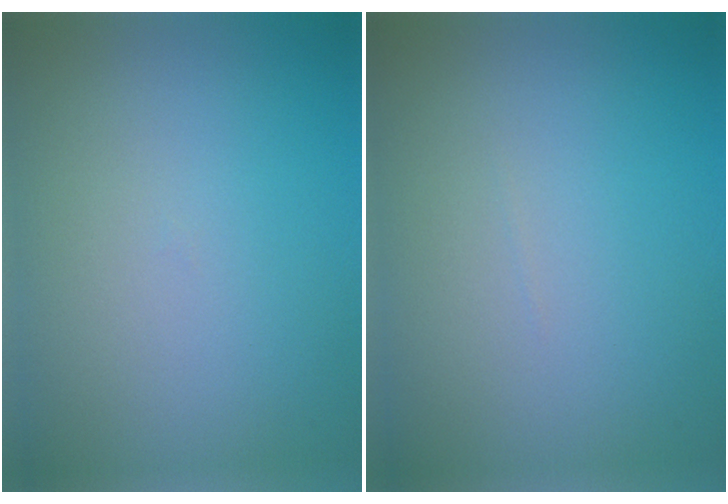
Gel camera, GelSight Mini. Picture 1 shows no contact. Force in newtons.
{"total": 0.0}